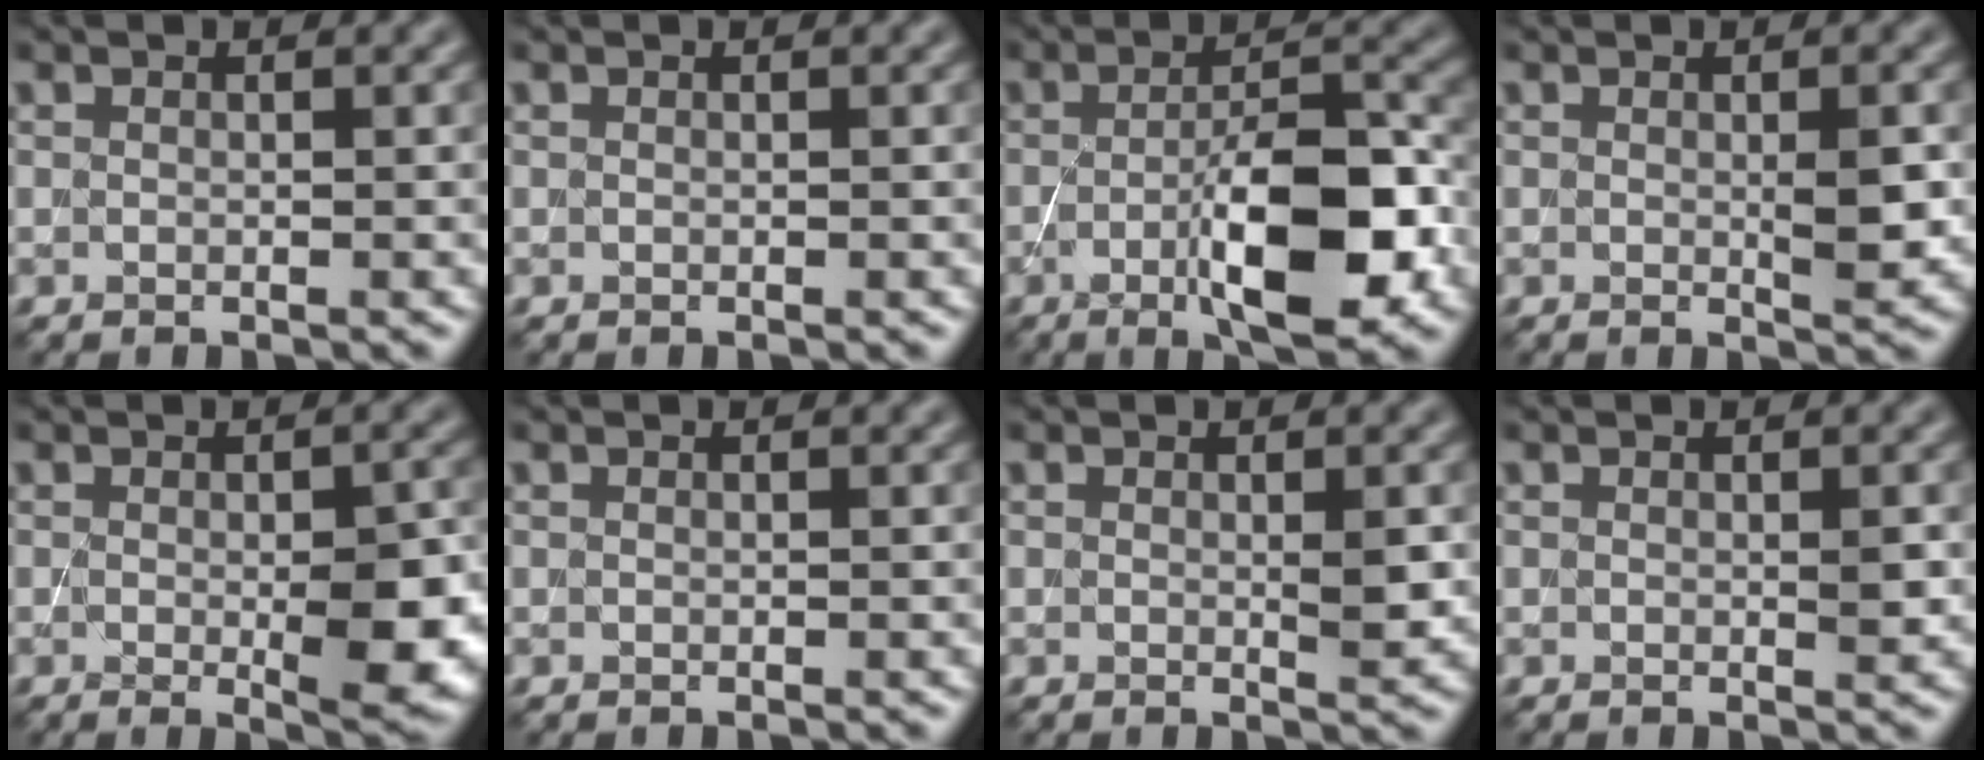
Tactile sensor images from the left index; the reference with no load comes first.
{"total": 0.0}
{"total": 8.6, "force": [-2.6, 2.4, 7.8], "torque": [-0.126, 0.003, -0.042]}
{"total": 2.2, "force": [0.0, 0.4, 2.1], "torque": [-0.032, -0.005, 0.000]}
{"total": 5.0, "force": [-0.6, 1.5, 4.8], "torque": [-0.068, -0.009, -0.005]}
{"total": 0.0}
{"total": 1.5, "force": [0.1, 0.3, 1.5], "torque": [-0.020, -0.004, 0.000]}
{"total": 0.9, "force": [0.1, 0.2, 0.9], "torque": [-0.013, -0.004, 0.000]}